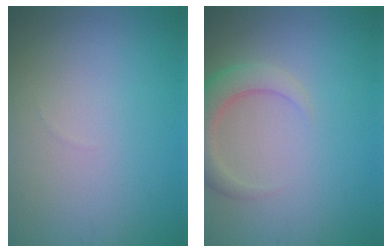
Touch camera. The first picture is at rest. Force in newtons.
{"total": 3.4, "press": 3.4, "slide": 0.3}